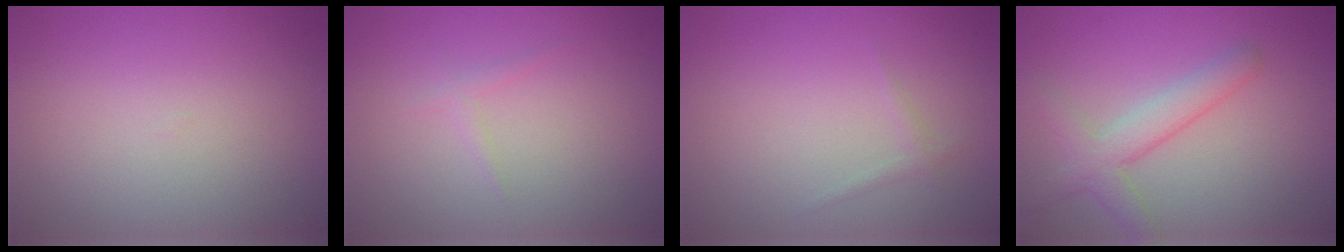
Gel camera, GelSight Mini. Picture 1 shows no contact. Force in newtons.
{"total": 0.8, "press": 0.8, "slide": 0.1}
{"total": 0.6, "press": 0.6, "slide": 0.1}
{"total": 3.5, "press": 3.5, "slide": 0.2}